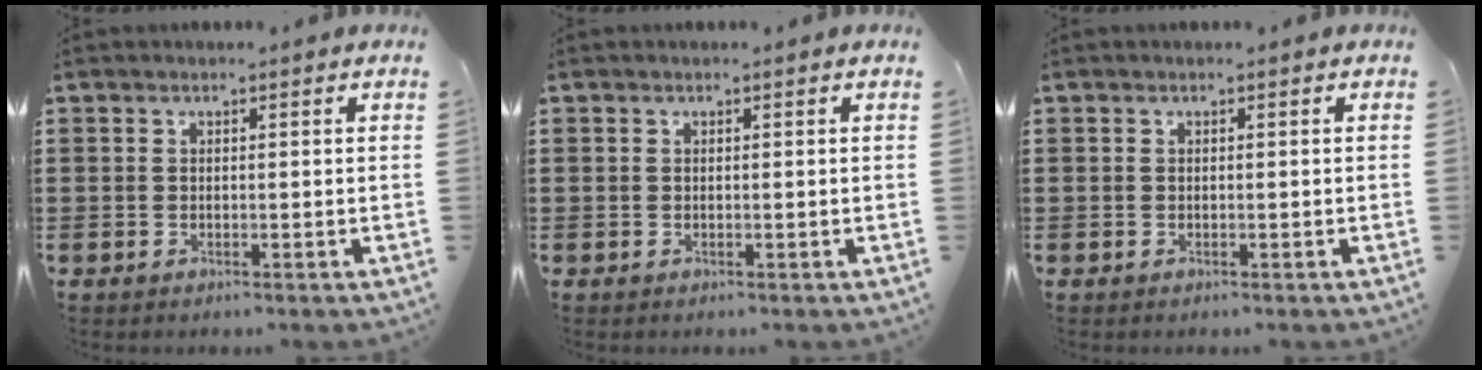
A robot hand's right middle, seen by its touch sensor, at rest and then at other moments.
{"total": 0.0}
{"total": 0.0}